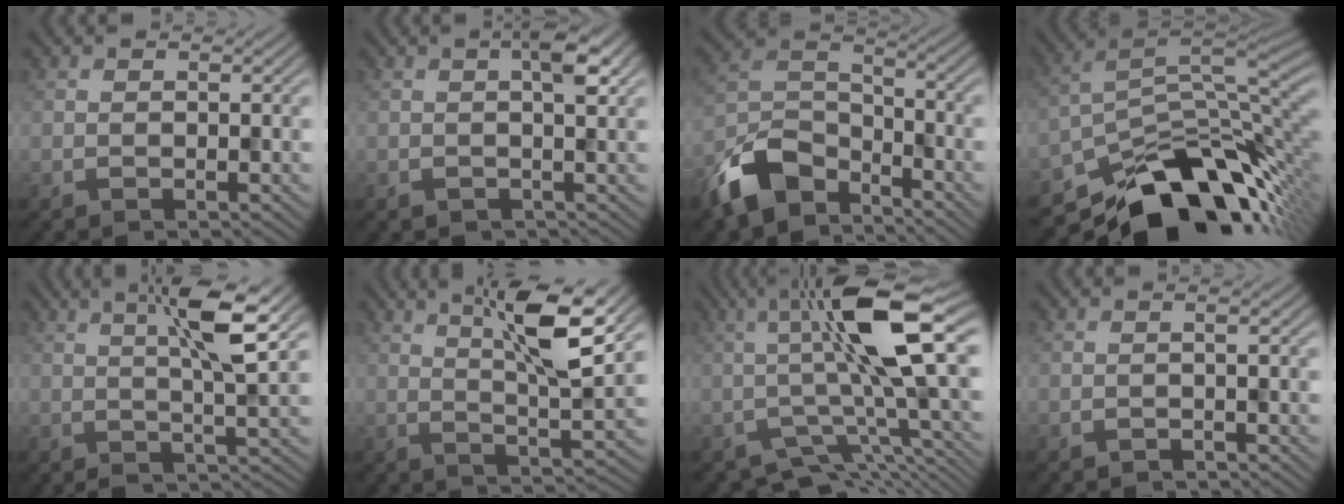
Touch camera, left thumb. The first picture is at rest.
{"total": 2.9, "force": [0.6, 1.0, 2.6], "torque": [-0.041, 0.007, 0.006]}
{"total": 10.6, "force": [-7.6, 5.3, 5.1], "torque": [-0.111, -0.009, -0.170]}
{"total": 14.9, "force": [-8.5, 7.4, 9.6], "torque": [-0.165, -0.012, -0.148]}
{"total": 6.3, "force": [2.3, 0.4, 5.9], "torque": [-0.106, 0.007, 0.040]}
{"total": 8.7, "force": [4.1, 1.2, 7.5], "torque": [-0.132, 0.001, 0.073]}
{"total": 11.6, "force": [-0.8, 3.0, 11.2], "torque": [-0.181, 0.011, -0.017]}
{"total": 1.0, "force": [-0.7, 0.2, 0.7], "torque": [-0.009, -0.002, -0.019]}